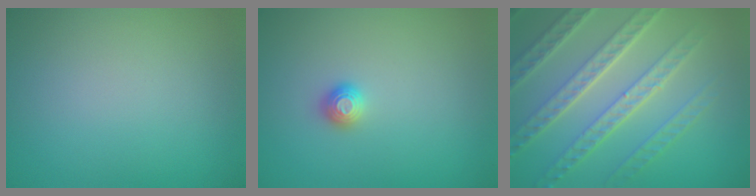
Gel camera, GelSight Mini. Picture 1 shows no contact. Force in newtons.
{"total": 1.0, "press": 1.0, "slide": 0.1}
{"total": 7.8, "press": 5.7, "slide": 5.4}